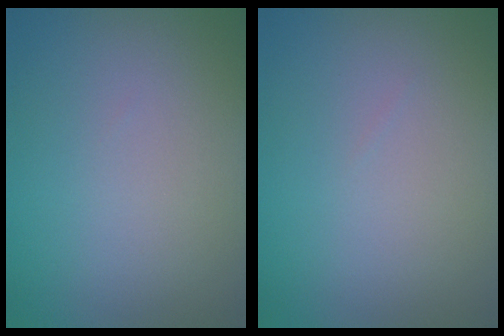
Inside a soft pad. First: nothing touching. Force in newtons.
{"total": 0.0}